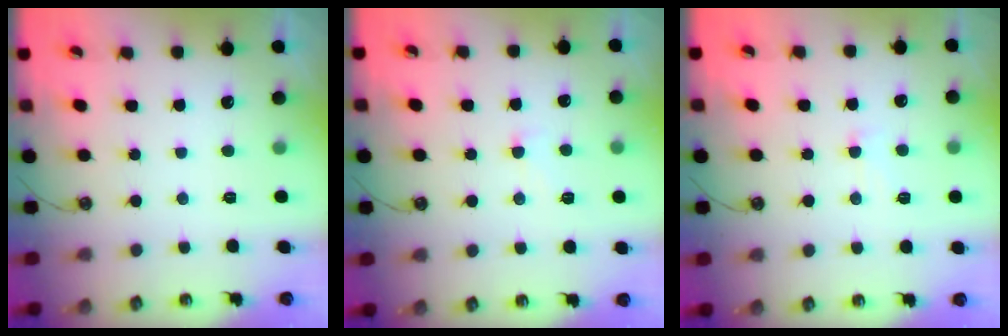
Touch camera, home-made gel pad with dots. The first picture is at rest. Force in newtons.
{"total": 2.3, "press": 2.2, "slide": 0.6}
{"total": 0.8, "press": 0.2, "slide": 0.8}